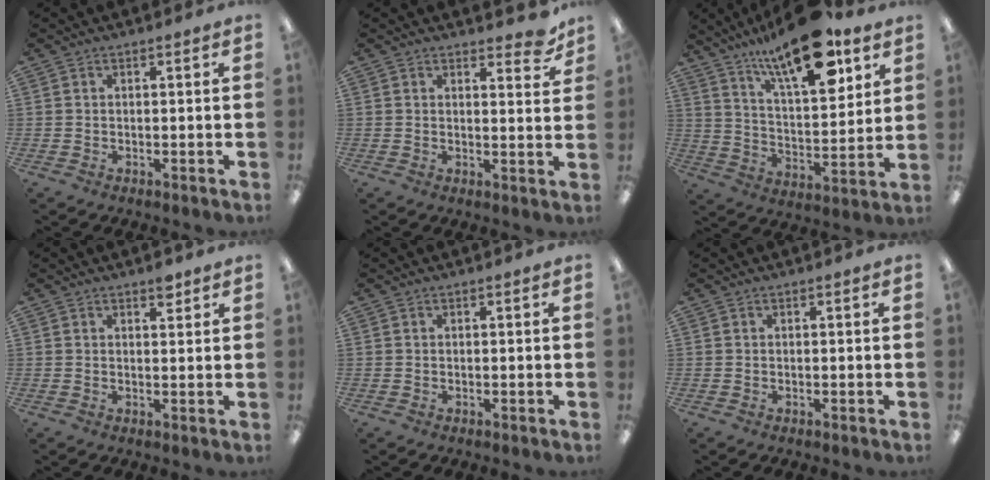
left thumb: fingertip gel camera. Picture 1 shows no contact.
{"total": 5.0, "force": [3.9, 1.9, 2.5], "torque": [-0.018, -0.022, 0.064]}
{"total": 20.2, "force": [13.8, 7.0, 13.0], "torque": [-0.206, -0.082, 0.228]}
{"total": 2.7, "force": [2.1, 0.9, 1.5], "torque": [-0.009, -0.009, 0.031]}
{"total": 0.0}
{"total": 0.0}